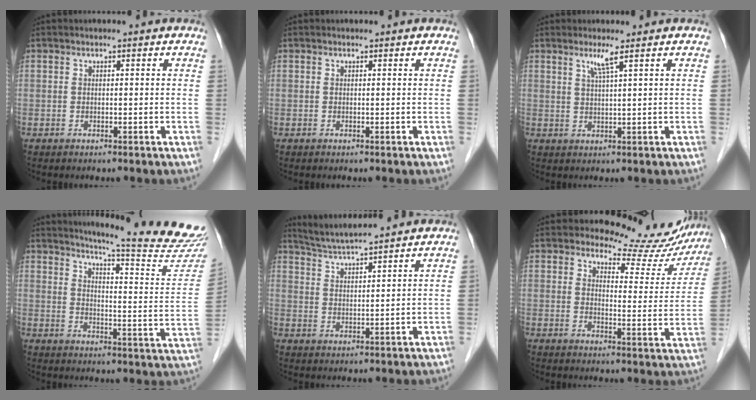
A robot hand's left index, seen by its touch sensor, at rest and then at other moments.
{"total": 0.0}
{"total": 2.4, "force": [1.5, -0.5, 1.8], "torque": [-0.039, -0.005, 0.032]}
{"total": 22.1, "force": [20.7, -0.3, 7.7], "torque": [-0.110, -0.113, 0.246]}
{"total": 9.9, "force": [9.2, -0.3, 3.6], "torque": [-0.070, 0.028, 0.146]}
{"total": 15.0, "force": [14.2, 4.2, 2.2], "torque": [0.003, -0.055, 0.143]}